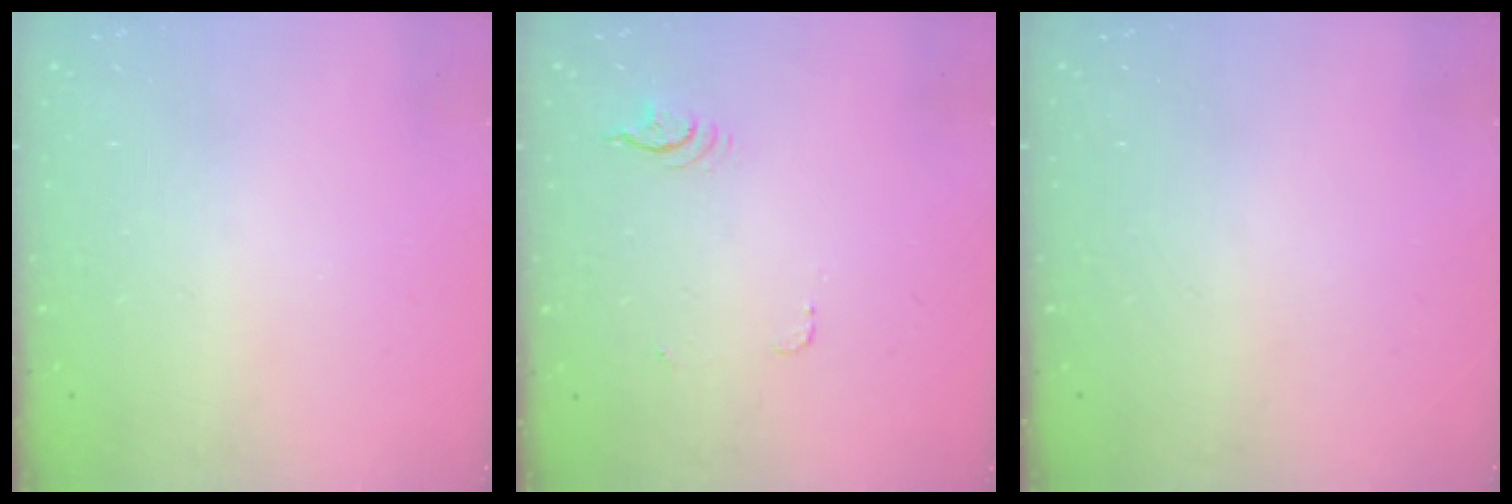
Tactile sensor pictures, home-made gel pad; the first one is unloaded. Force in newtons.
{"total": 3.9, "press": 3.6, "slide": 1.7}
{"total": 0.0}